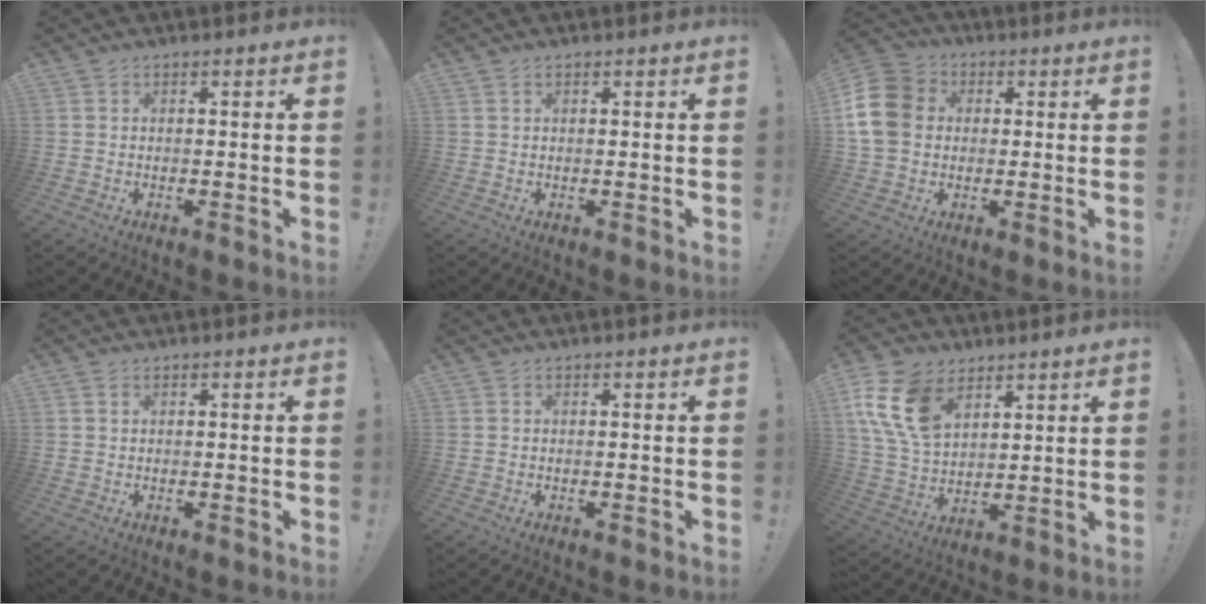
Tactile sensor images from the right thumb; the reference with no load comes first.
{"total": 0.8, "force": [0.5, 0.5, 0.4], "torque": [-0.015, 0.004, 0.011]}
{"total": 13.6, "force": [1.4, 11.2, 7.6], "torque": [-0.144, 0.011, 0.029]}
{"total": 0.7, "force": [0.5, 0.3, 0.4], "torque": [-0.003, -0.002, 0.008]}
{"total": 0.0}
{"total": 16.4, "force": [7.7, 10.8, 9.6], "torque": [-0.198, -0.027, 0.150]}